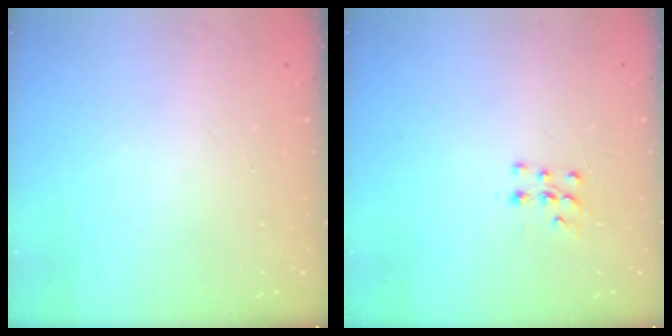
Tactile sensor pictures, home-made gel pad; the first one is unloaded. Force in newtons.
{"total": 6.9, "press": 6.8, "slide": 1.4}